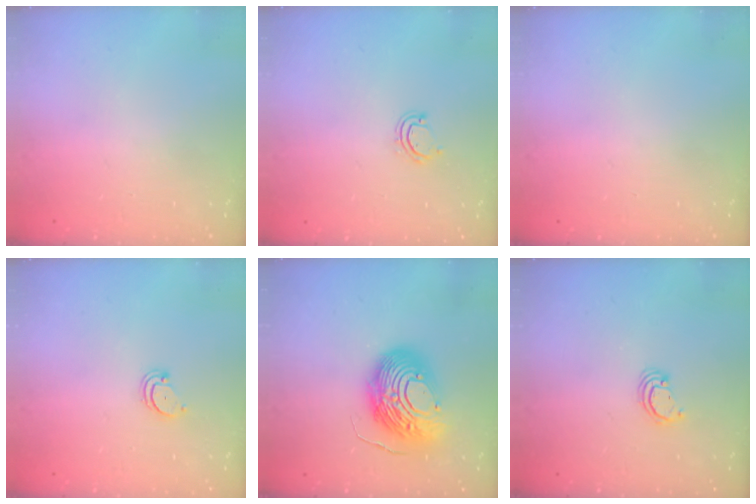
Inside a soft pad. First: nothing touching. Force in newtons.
{"total": 3.7, "press": 3.7, "slide": 0.3}
{"total": 0.0}
{"total": 1.8, "press": 1.8, "slide": 0.2}
{"total": 15.4, "press": 15.3, "slide": 1.5}
{"total": 2.6, "press": 2.6, "slide": 0.2}